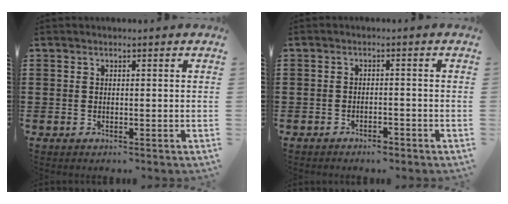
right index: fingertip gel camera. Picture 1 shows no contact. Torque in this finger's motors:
{"motor_torque": [0.15, -0.11, 0.05, -0.01]}